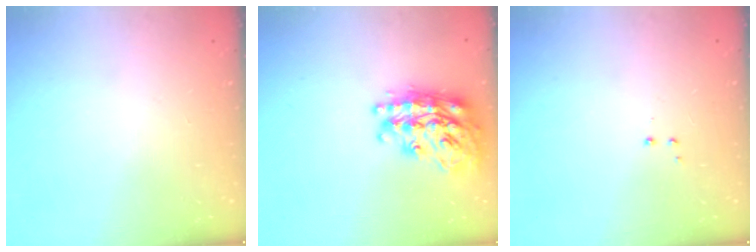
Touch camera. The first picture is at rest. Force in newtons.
{"total": 23.5, "press": 23.4, "slide": 2.0}
{"total": 2.8, "press": 2.7, "slide": 0.5}